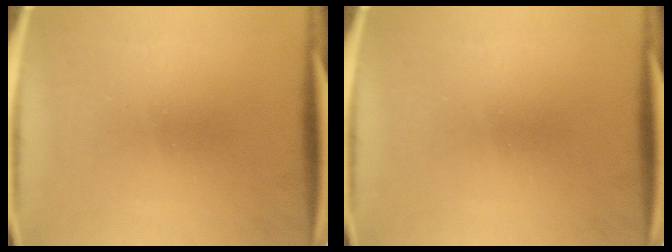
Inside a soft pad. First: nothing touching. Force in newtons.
{"total": 0.0}